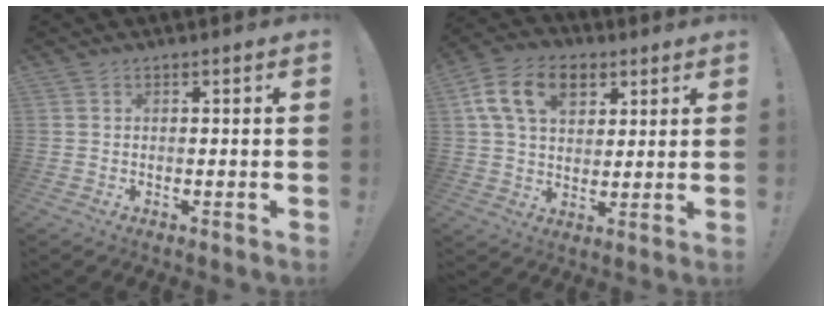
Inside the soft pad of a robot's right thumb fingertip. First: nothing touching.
{"total": 14.5, "force": [6.1, 9.9, 8.7], "torque": [-0.137, -0.008, 0.115]}